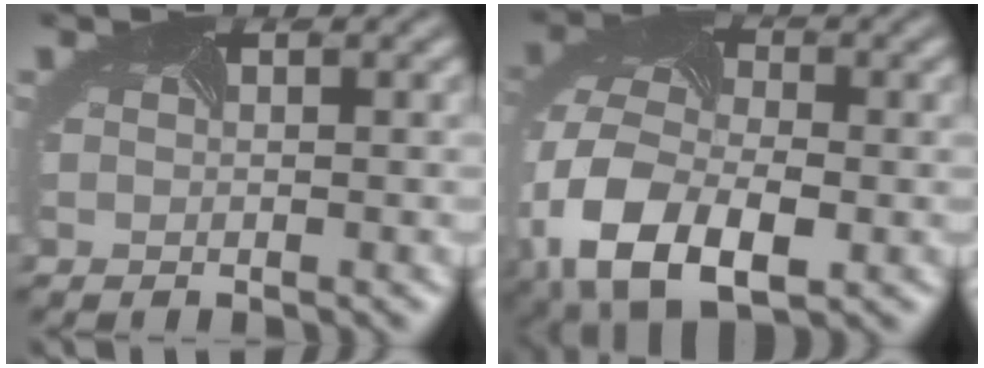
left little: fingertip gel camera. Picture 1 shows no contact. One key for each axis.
{"total": 11.5, "fx": -3.6, "fy": 7.3, "fz": 8.1, "tx": -0.188, "ty": -0.018, "tz": -0.061}